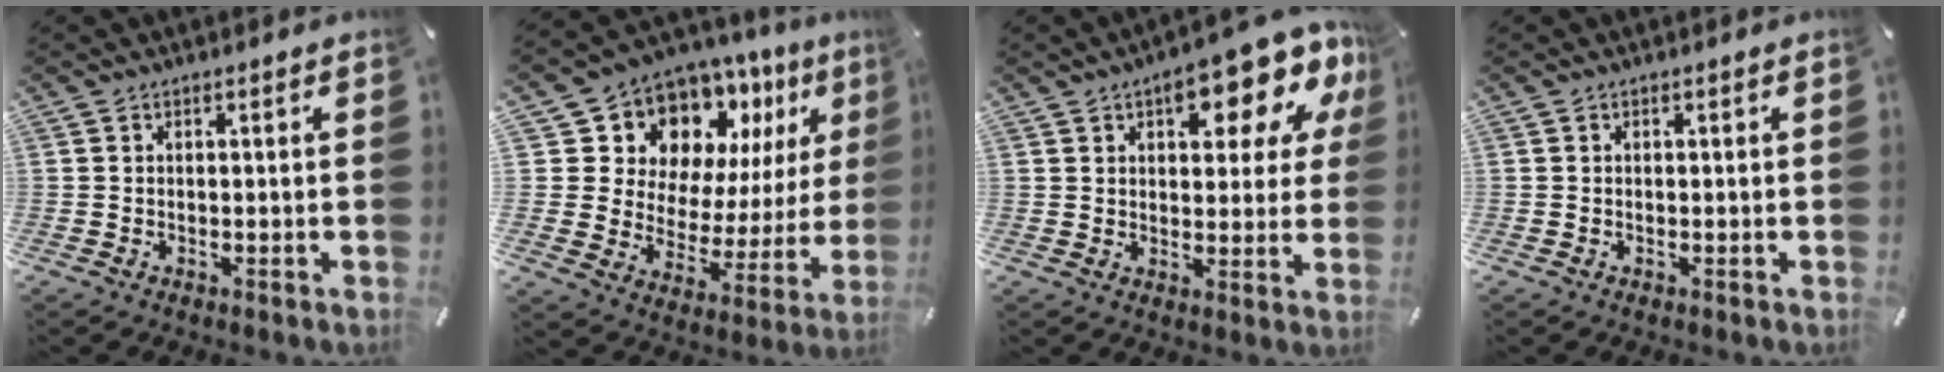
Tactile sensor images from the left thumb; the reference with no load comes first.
{"total": 11.7, "force": [9.0, 7.3, 2.1], "torque": [-0.045, -0.100, 0.160]}
{"total": 16.1, "force": [8.7, 7.0, 11.6], "torque": [-0.147, -0.048, 0.141]}
{"total": 0.0}